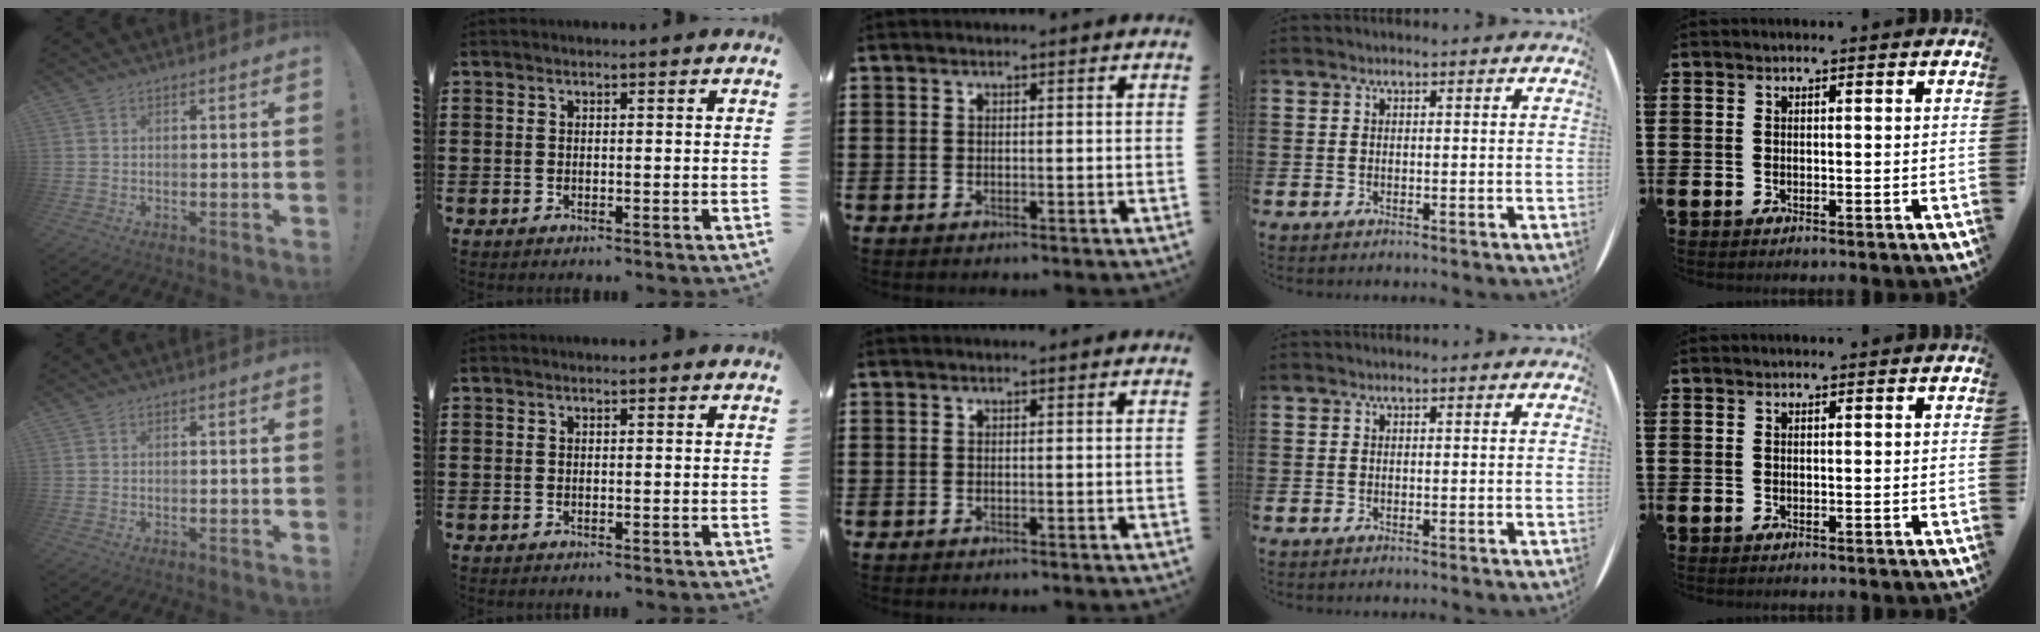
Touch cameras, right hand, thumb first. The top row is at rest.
{}